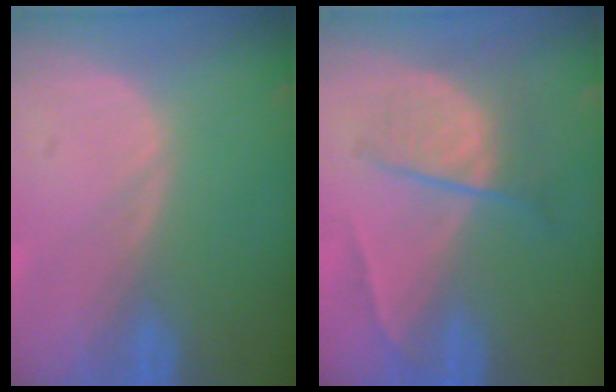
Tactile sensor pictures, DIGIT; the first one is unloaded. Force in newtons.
{"total": 6.6, "press": 6.0, "slide": 2.8}